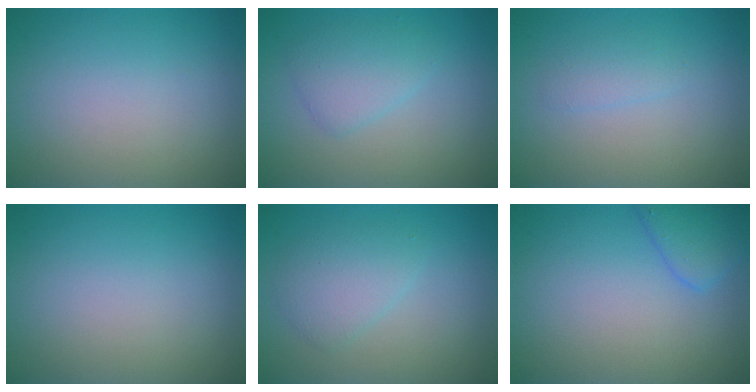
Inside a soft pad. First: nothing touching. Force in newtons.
{"total": 2.4, "press": 2.4, "slide": 0.1}
{"total": 1.2, "press": 1.2, "slide": 0.1}
{"total": 0.0}
{"total": 2.6, "press": 2.6, "slide": 0.2}
{"total": 2.7, "press": 2.7, "slide": 0.2}